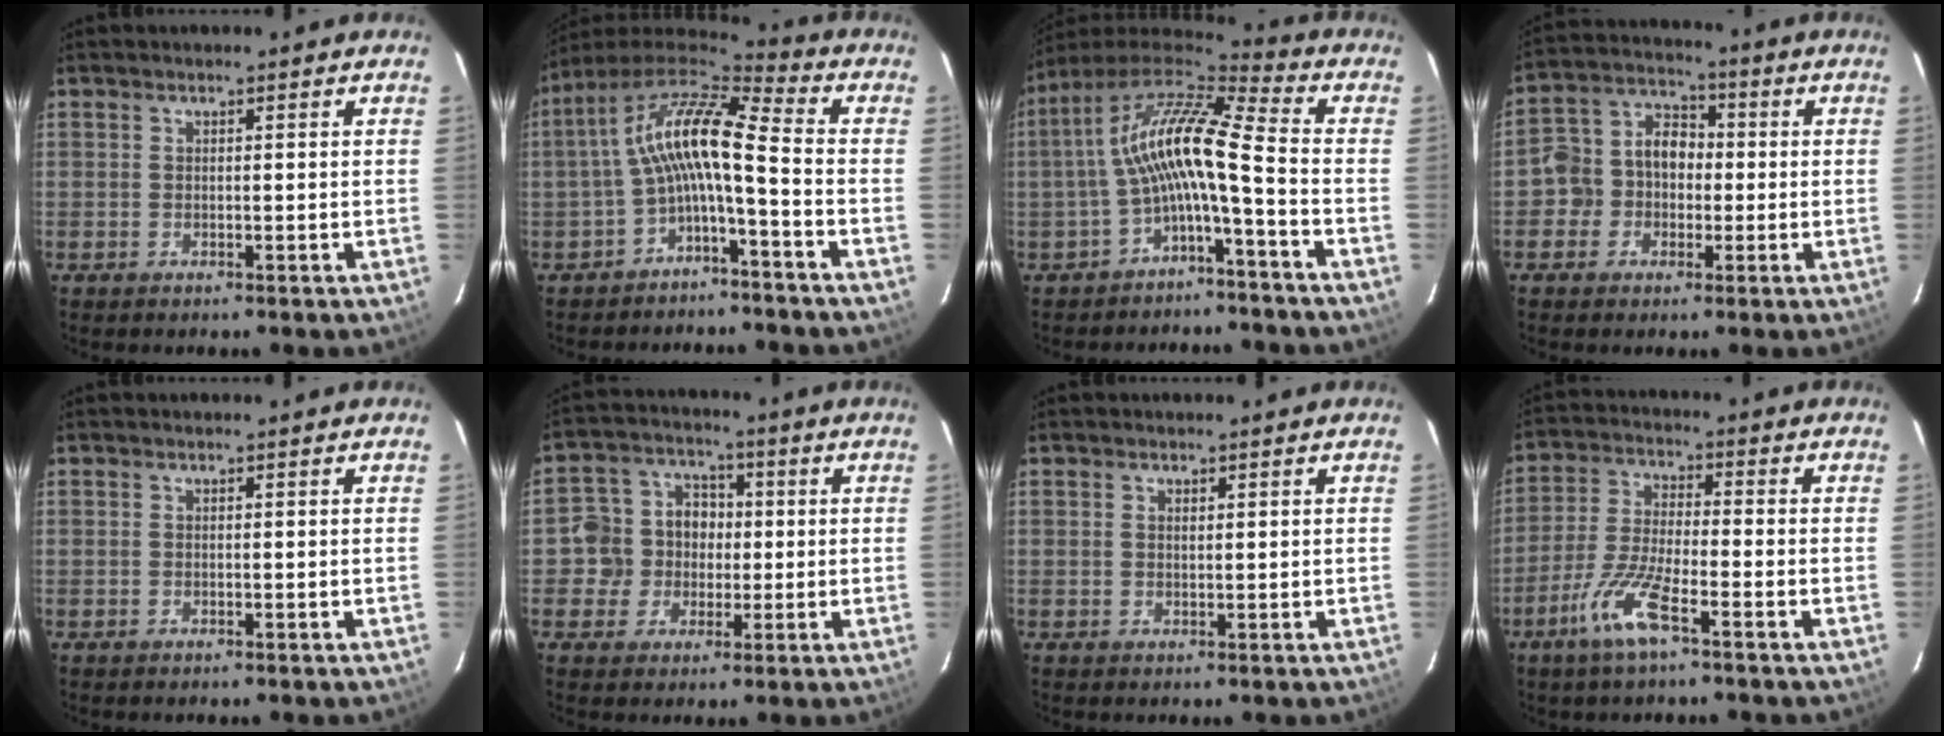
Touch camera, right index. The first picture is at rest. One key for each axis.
{"total": 12.1, "fx": -2.0, "fy": 2.5, "fz": 11.7, "tx": -0.233, "ty": 0.022, "tz": -0.043}
{"total": 12.7, "fx": -2.0, "fy": 1.6, "fz": 12.4, "tx": -0.242, "ty": 0.020, "tz": -0.043}
{"total": 8.3, "fx": -2.1, "fy": 7.4, "fz": 3.2, "tx": -0.065, "ty": 0.036, "tz": -0.045}
{"total": 0.0}
{"total": 8.3, "fx": -0.8, "fy": 7.9, "fz": 2.3, "tx": -0.050, "ty": 0.030, "tz": -0.021}
{"total": 0.8, "fx": 0.4, "fy": 0.5, "fz": 0.5, "tx": -0.009, "ty": 0.003, "tz": 0.008}
{"total": 9.0, "fx": -5.4, "fy": 1.5, "fz": 7.1, "tx": -0.155, "ty": -0.005, "tz": -0.109}